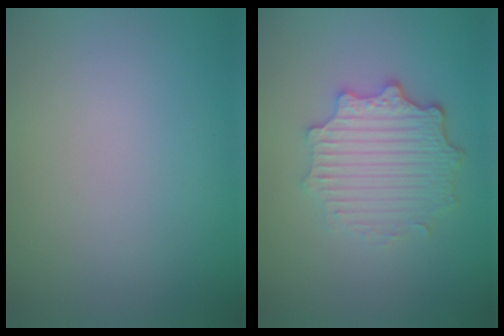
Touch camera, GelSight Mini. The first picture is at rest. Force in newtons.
{"total": 4.6, "press": 3.6, "slide": 2.8}